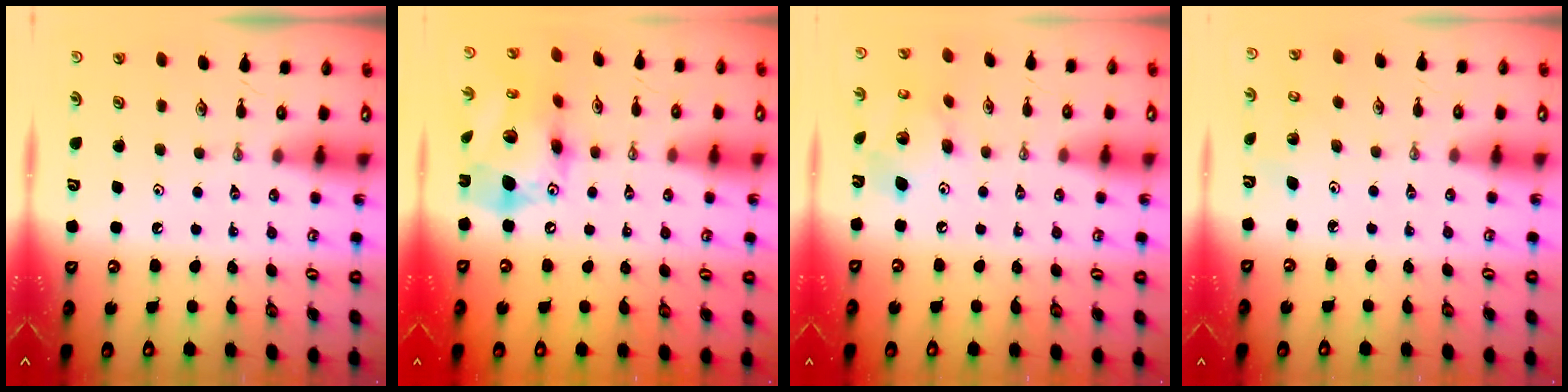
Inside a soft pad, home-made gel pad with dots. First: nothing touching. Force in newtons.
{"total": 18.2, "press": 18.2, "slide": 1.3}
{"total": 11.5, "press": 11.5, "slide": 0.7}
{"total": 3.6, "press": 3.6, "slide": 0.2}